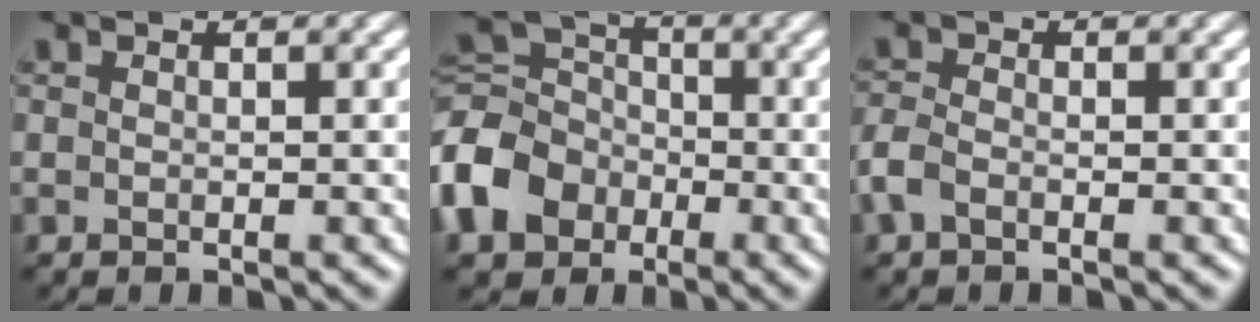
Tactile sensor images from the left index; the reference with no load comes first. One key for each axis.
{"total": 7.6, "fx": -2.8, "fy": 6.0, "fz": 3.6, "tx": -0.090, "ty": 0.013, "tz": -0.079}
{"total": 1.8, "fx": -1.0, "fy": 1.0, "fz": 1.2, "tx": -0.029, "ty": 0.005, "tz": -0.032}